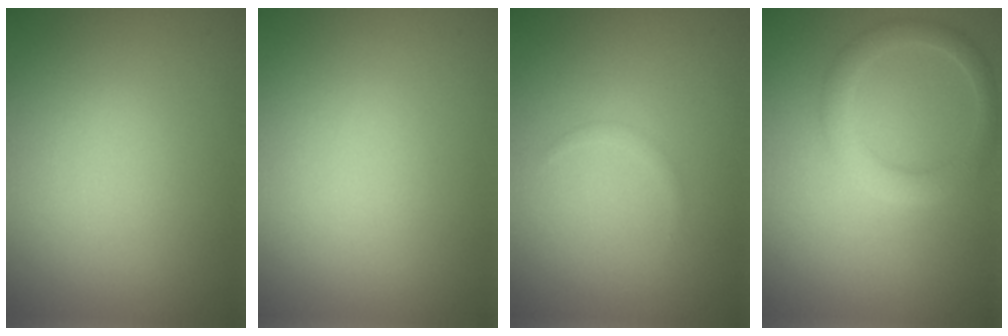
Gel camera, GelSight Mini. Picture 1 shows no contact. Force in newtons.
{"total": 0.0}
{"total": 0.5, "press": 0.5, "slide": 0.0}
{"total": 2.7, "press": 2.7, "slide": 0.2}